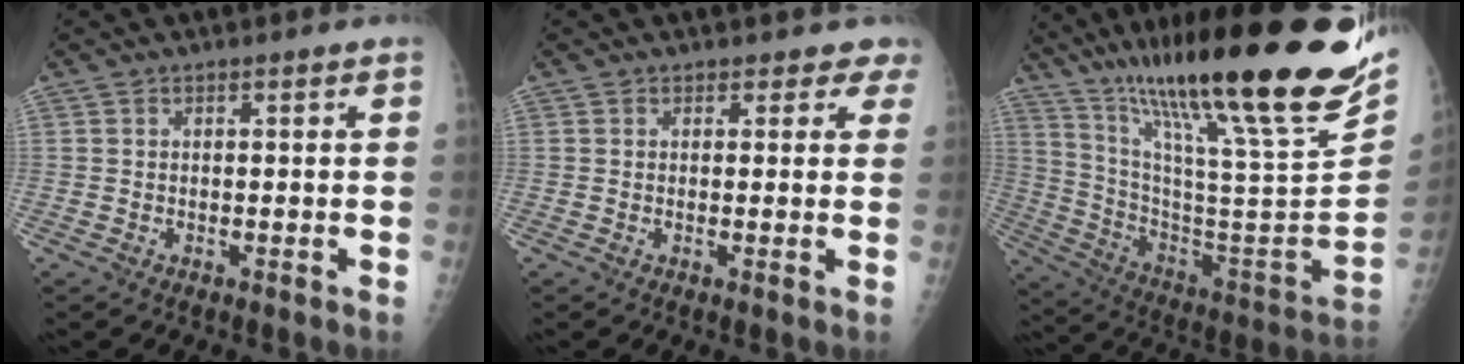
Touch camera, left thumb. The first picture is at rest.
{"total": 2.9, "force": [2.4, 1.6, -0.3], "torque": [0.034, -0.013, 0.004]}
{"total": 36.1, "force": [25.7, 4.5, 24.9], "torque": [-0.365, -0.111, 0.401]}